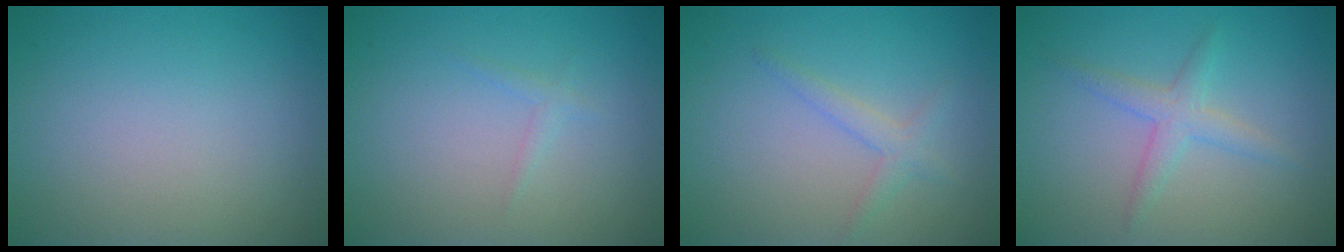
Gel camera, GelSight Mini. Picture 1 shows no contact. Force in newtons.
{"total": 0.8, "press": 0.8, "slide": 0.1}
{"total": 1.6, "press": 1.6, "slide": 0.1}
{"total": 2.2, "press": 2.2, "slide": 0.1}